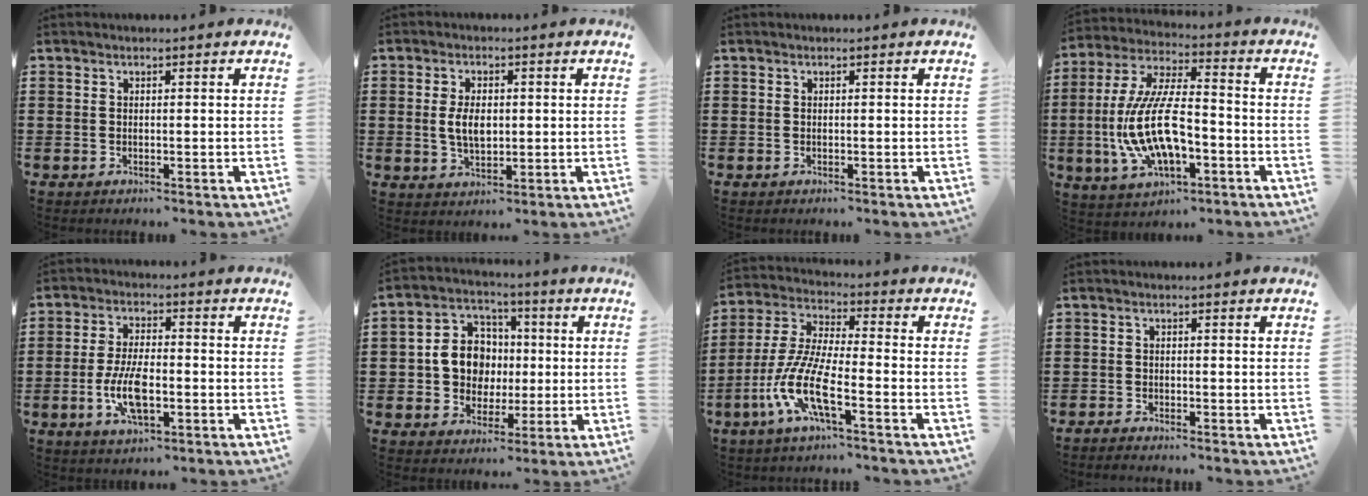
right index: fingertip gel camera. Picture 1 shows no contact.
{"total": 4.7, "force": [0.2, 2.5, 4.0], "torque": [-0.078, 0.002, -0.001]}
{"total": 0.0}
{"total": 13.8, "force": [-3.7, 5.7, 12.0], "torque": [-0.267, -0.004, -0.070]}
{"total": 8.0, "force": [-2.2, 3.4, 6.9], "torque": [-0.156, -0.006, -0.045]}
{"total": 7.7, "force": [0.0, 7.0, 3.2], "torque": [-0.086, 0.019, -0.001]}
{"total": 10.3, "force": [-5.0, 1.9, 8.8], "torque": [-0.223, -0.019, -0.105]}
{"total": 1.2, "force": [-1.2, 0.1, -0.1], "torque": [-0.002, 0.004, -0.026]}